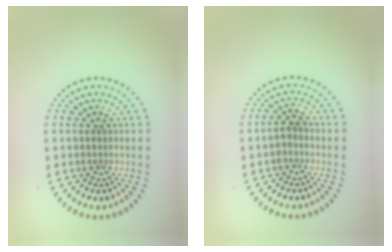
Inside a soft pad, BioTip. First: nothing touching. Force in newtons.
{"total": 1.2, "press": 1.1, "slide": 0.5}